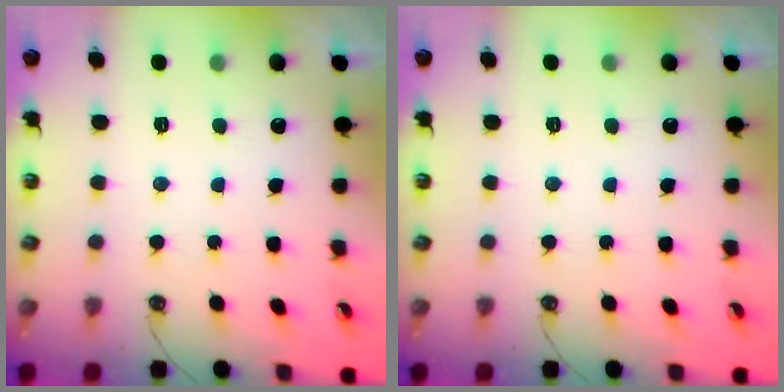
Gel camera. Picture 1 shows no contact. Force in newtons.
{"total": 0.0}